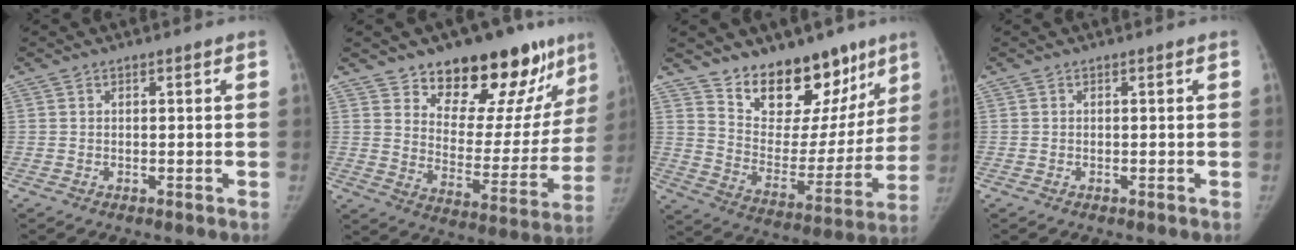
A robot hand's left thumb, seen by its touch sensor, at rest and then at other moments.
{"total": 22.7, "force": [15.5, 10.7, 12.6], "torque": [-0.120, -0.093, 0.226]}
{"total": 20.6, "force": [14.6, 11.0, 9.5], "torque": [-0.069, -0.092, 0.231]}
{"total": 0.0}